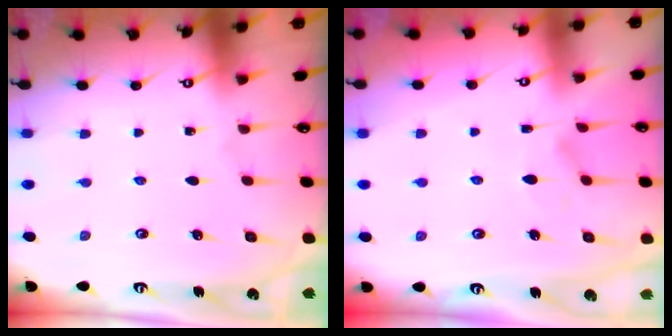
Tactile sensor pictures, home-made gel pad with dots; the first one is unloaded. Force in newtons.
{"total": 1.9, "press": 1.5, "slide": 1.1}